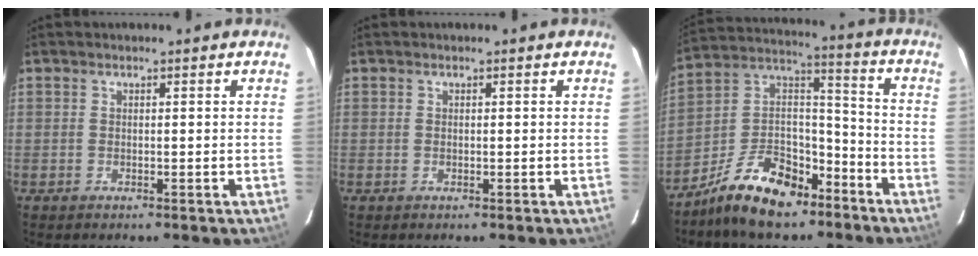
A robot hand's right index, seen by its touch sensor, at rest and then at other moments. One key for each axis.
{"total": 0.0}
{"total": 16.5, "fx": -11.3, "fy": 8.1, "fz": 8.8, "tx": -0.180, "ty": 0.043, "tz": -0.188}